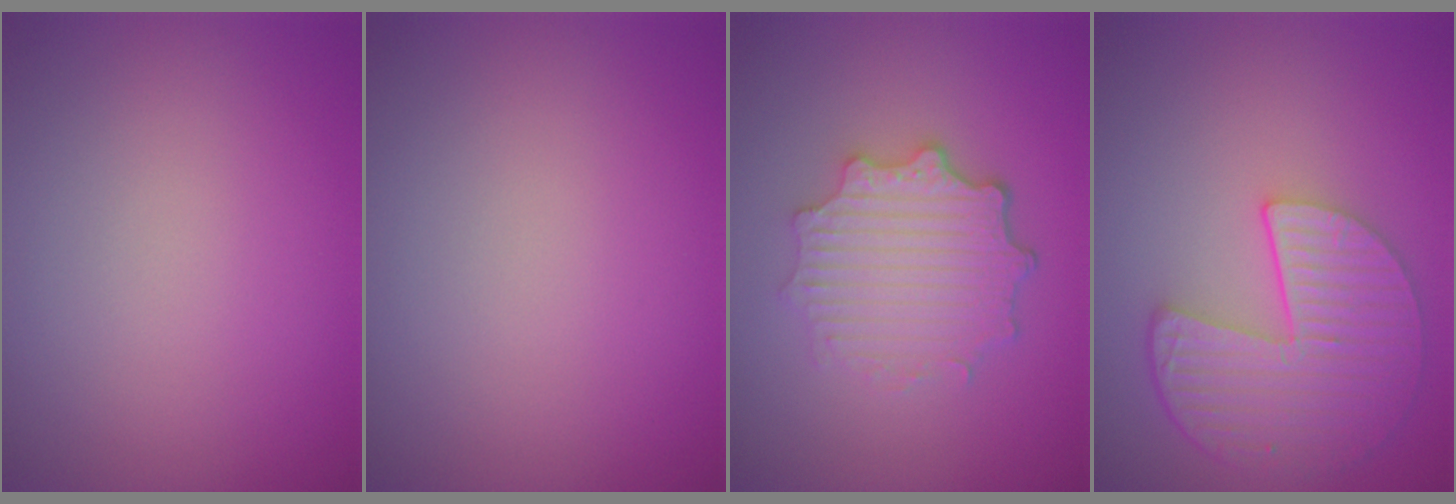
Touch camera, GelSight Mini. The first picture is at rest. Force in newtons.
{"total": 0.0}
{"total": 4.8, "press": 3.8, "slide": 3.0}
{"total": 6.2, "press": 4.7, "slide": 4.0}